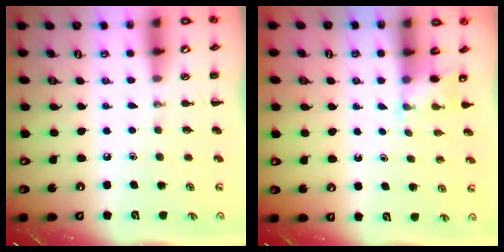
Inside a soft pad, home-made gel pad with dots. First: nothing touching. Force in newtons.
{"total": 2.2, "press": 2.1, "slide": 0.7}